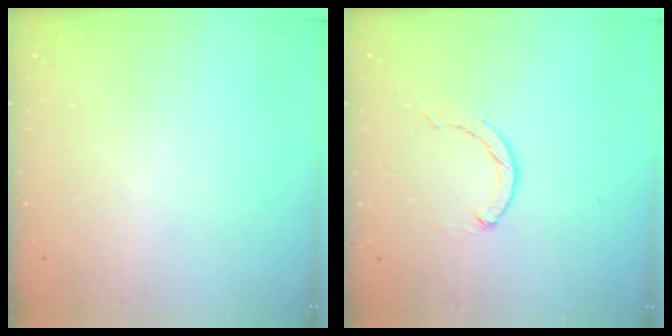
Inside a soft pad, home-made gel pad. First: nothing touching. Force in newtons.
{"total": 1.9, "press": 1.9, "slide": 0.3}